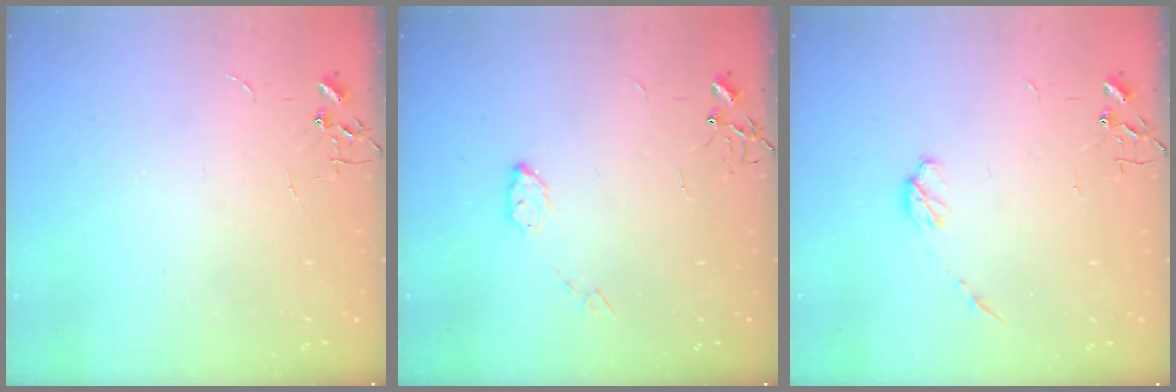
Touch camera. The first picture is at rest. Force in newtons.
{"total": 4.5, "press": 4.5, "slide": 0.2}
{"total": 5.8, "press": 5.8, "slide": 0.5}